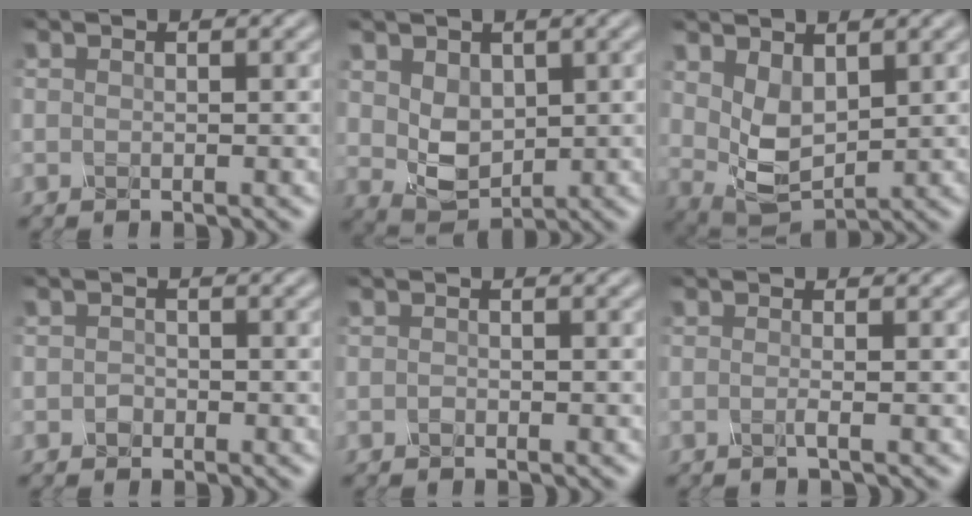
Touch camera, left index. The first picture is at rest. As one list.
[{"total": 2.7, "force": [0.8, 2.1, 1.5], "torque": [-0.050, -0.003, 0.031]}, {"total": 3.1, "force": [1.6, 1.7, 2.1], "torque": [-0.070, -0.006, 0.048]}, {"total": 0.9, "force": [-0.4, -0.2, -0.7], "torque": [0.001, 0.004, -0.002]}, {"total": 0.8, "force": [-0.3, -0.5, -0.6], "torque": [-0.001, 0.003, 0.002]}, {"total": 0.5, "force": [-0.3, 0.0, 0.5], "torque": [-0.008, -0.002, -0.009]}]